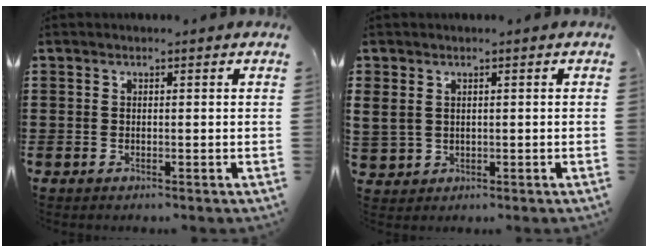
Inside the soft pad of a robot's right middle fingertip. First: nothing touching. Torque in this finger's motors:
{"motor_torque": [2.13, 0.01, 1.05, 0.21]}